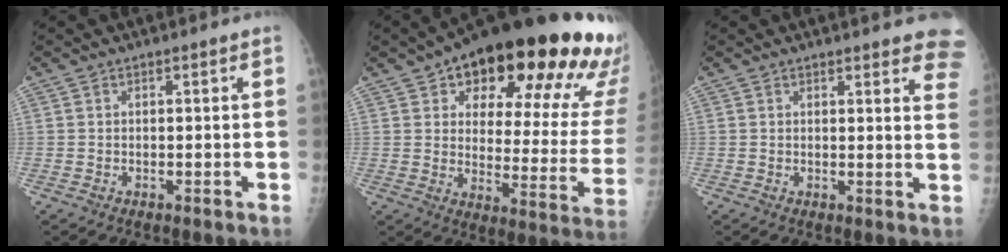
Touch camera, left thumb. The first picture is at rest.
{"total": 30.5, "force": [18.1, 11.6, 21.6], "torque": [-0.243, -0.046, 0.241]}
{"total": 9.8, "force": [8.2, 2.3, 4.8], "torque": [-0.019, -0.031, 0.070]}